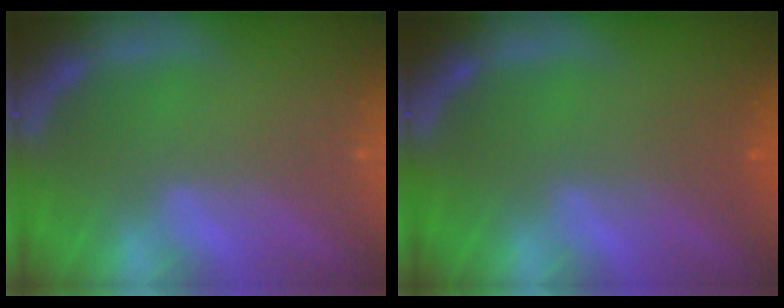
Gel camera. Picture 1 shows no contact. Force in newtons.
{"total": 2.0}